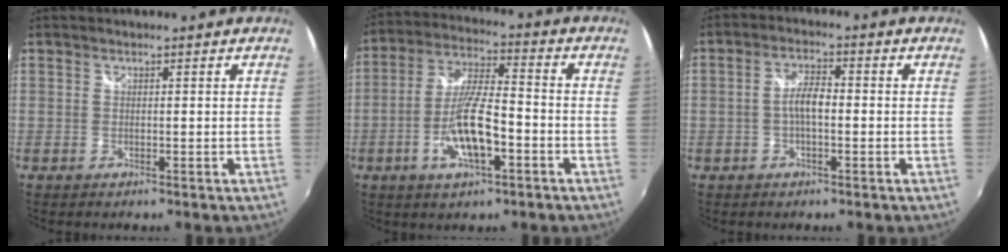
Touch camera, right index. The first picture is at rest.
{"total": 11.7, "force": [-4.4, 3.2, 10.4], "torque": [-0.214, -0.001, -0.079]}
{"total": 3.9, "force": [-0.8, 1.3, 3.6], "torque": [-0.070, 0.009, -0.017]}